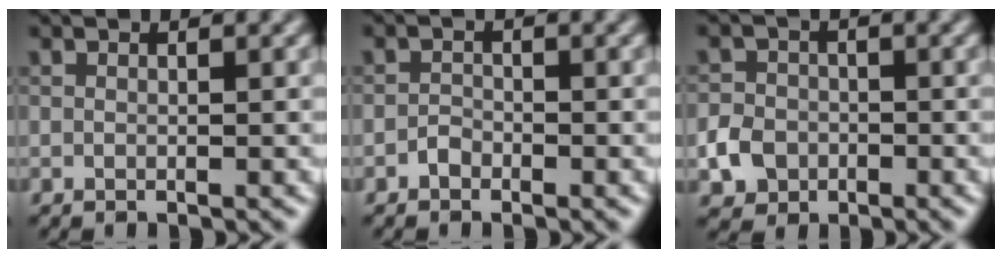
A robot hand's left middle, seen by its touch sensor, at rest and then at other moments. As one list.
[{"total": 0.9, "force": [-0.6, 0.6, 0.2], "torque": [-0.006, 0.004, -0.014]}, {"total": 2.8, "force": [-1.1, 2.4, 0.9], "torque": [-0.016, 0.004, -0.023]}]